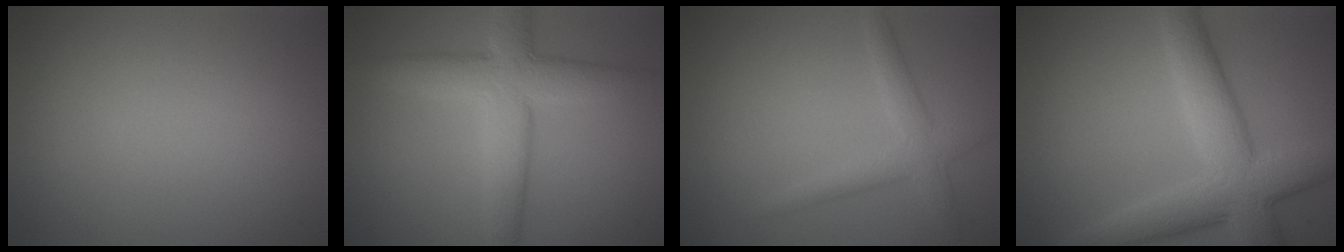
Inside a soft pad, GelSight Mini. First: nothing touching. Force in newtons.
{"total": 6.6, "press": 6.5, "slide": 0.3}
{"total": 2.6, "press": 2.6, "slide": 0.1}
{"total": 7.6, "press": 7.6, "slide": 0.1}